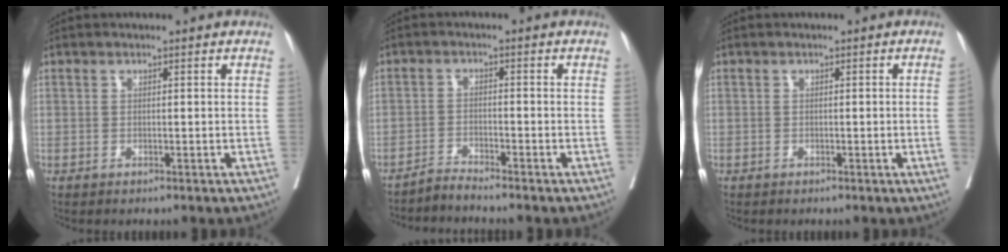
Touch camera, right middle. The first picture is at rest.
{"total": 2.6, "force": [-2.4, -0.8, -0.2], "torque": [0.003, -0.012, -0.048]}
{"total": 0.9, "force": [-0.2, 0.0, 0.9], "torque": [-0.014, 0.003, -0.004]}